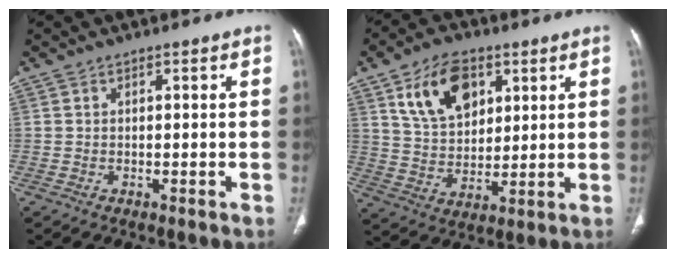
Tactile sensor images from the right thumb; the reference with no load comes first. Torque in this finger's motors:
{"motor_torque": [-0.59, 0.61, 0.24, 0.23, 0.09]}